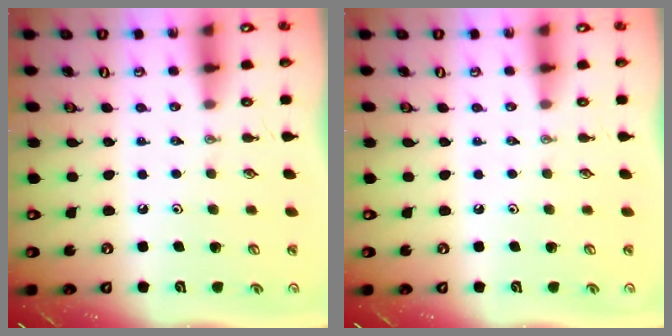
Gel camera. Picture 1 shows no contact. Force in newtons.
{"total": 0.0}